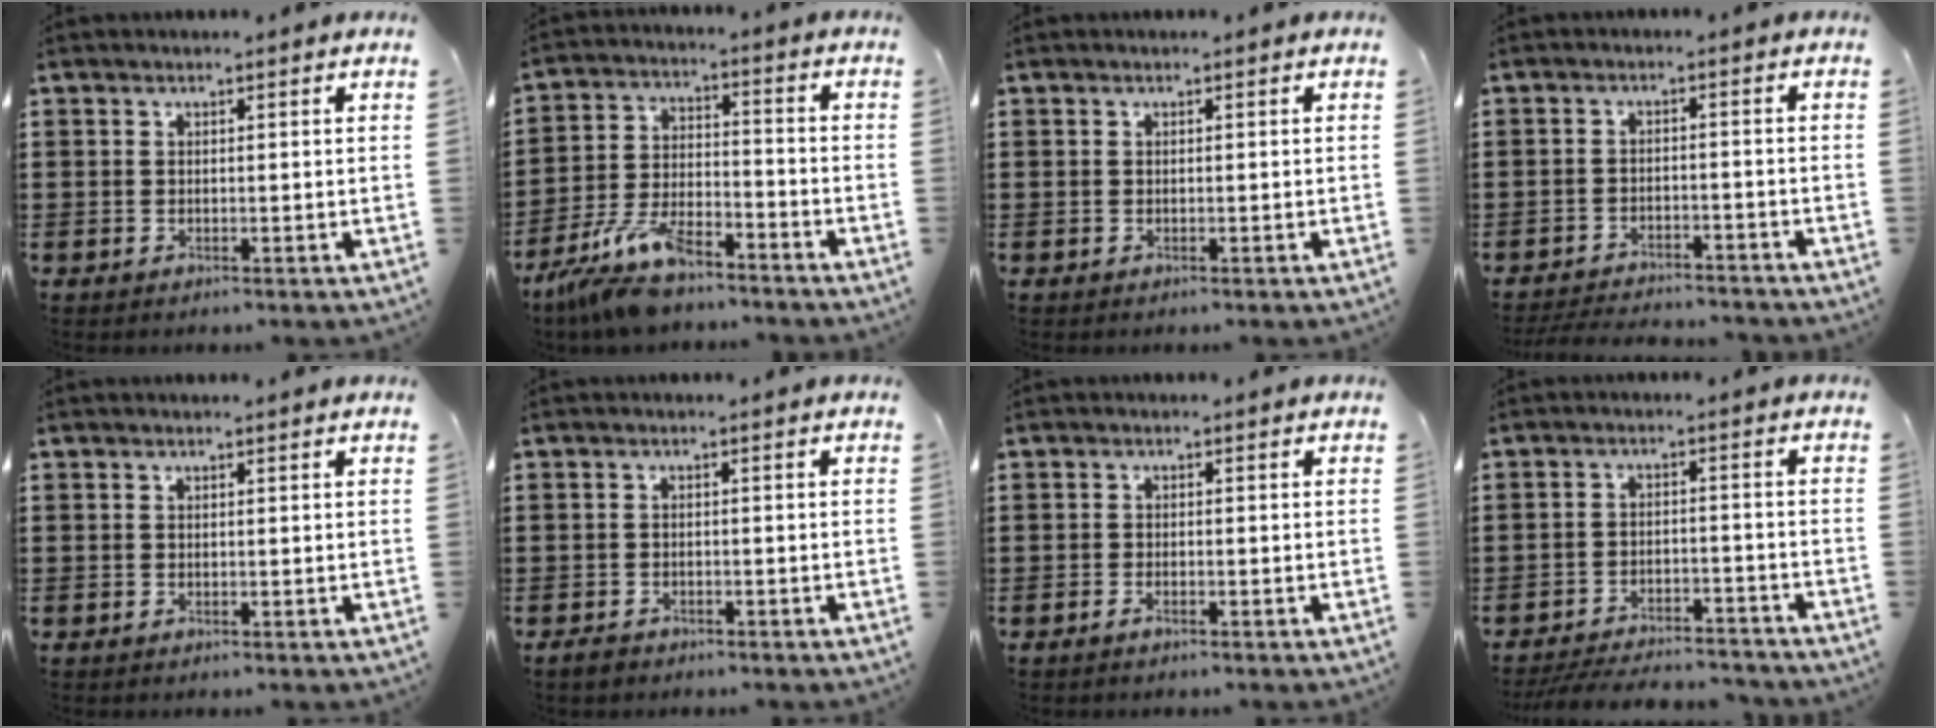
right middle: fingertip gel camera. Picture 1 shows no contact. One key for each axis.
{"total": 9.8, "fx": -8.2, "fy": 2.5, "fz": 4.8, "tx": -0.105, "ty": 0.010, "tz": -0.160}
{"total": 0.0}
{"total": 3.4, "fx": -3.3, "fy": 0.3, "fz": 0.4, "tx": -0.009, "ty": 0.003, "tz": -0.069}
{"total": 0.0}
{"total": 1.3, "fx": -1.0, "fy": 0.6, "fz": 0.4, "tx": -0.011, "ty": 0.000, "tz": -0.022}
{"total": 1.0, "fx": -0.7, "fy": 0.2, "fz": 0.7, "tx": -0.016, "ty": -0.005, "tz": -0.013}
{"total": 4.8, "fx": -4.7, "fy": 0.4, "fz": 1.0, "tx": -0.023, "ty": 0.000, "tz": -0.096}